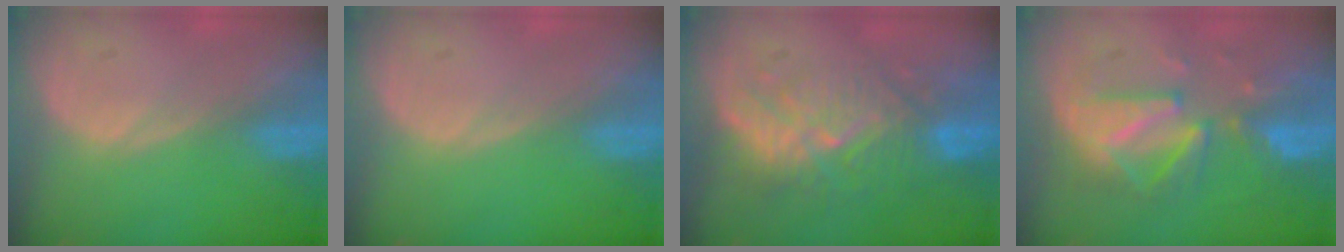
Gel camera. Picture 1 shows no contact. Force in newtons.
{"total": 0.0}
{"total": 9.4, "press": 9.0, "slide": 2.6}
{"total": 8.2, "press": 8.2, "slide": 0.3}